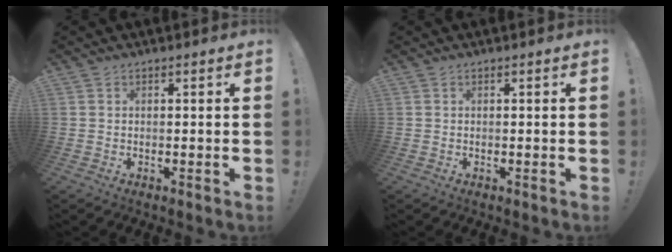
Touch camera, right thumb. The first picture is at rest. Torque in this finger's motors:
{"motor_torque": [0.00, 0.00, 0.00, 0.00, 0.00]}